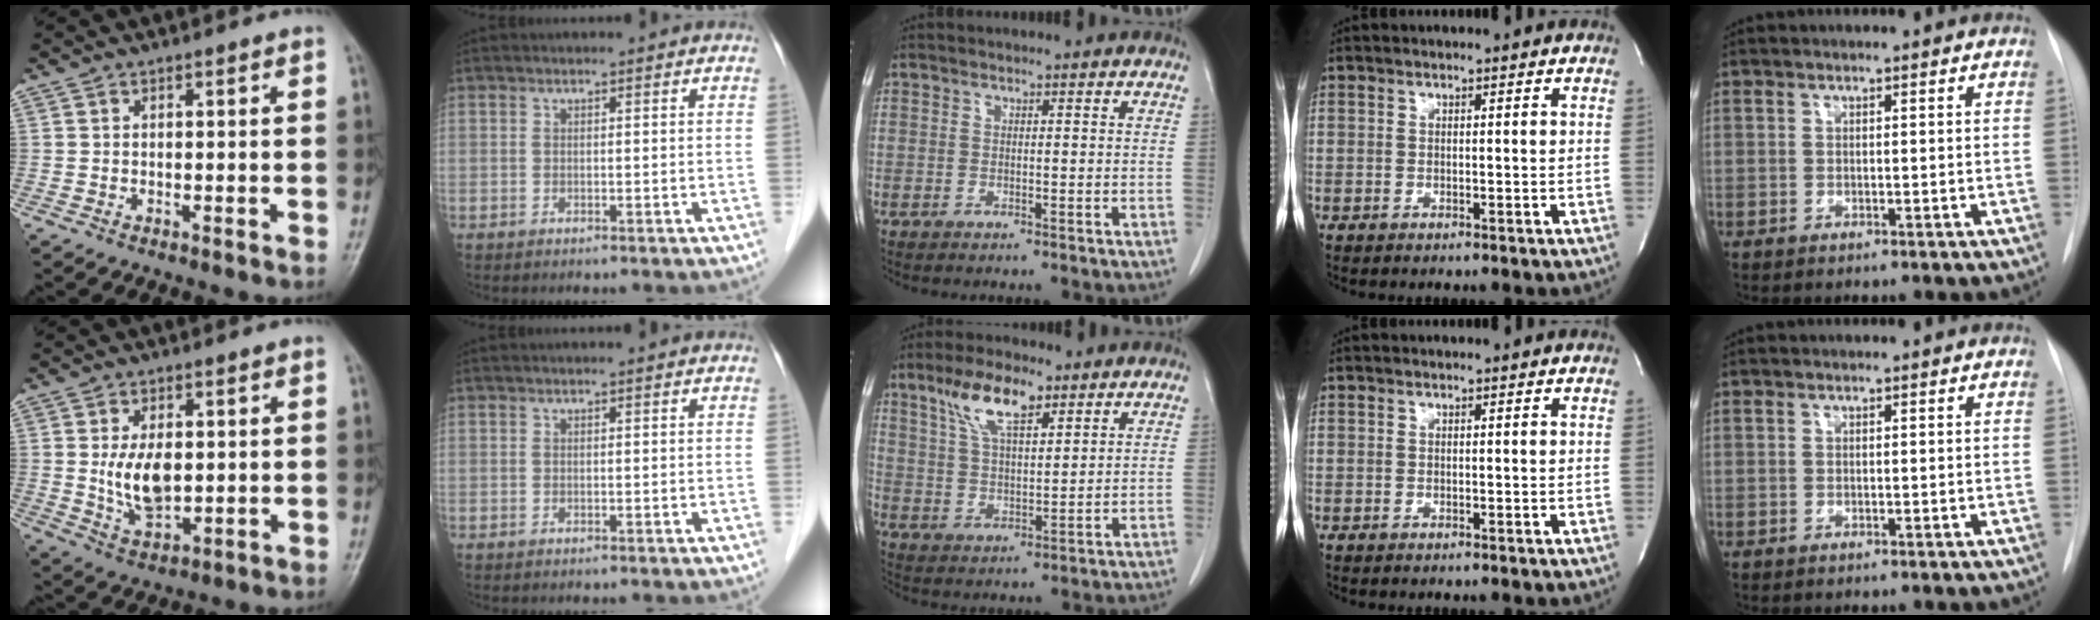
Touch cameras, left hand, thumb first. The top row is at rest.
{"thumb": {"total": 8.5, "force": [0.6, 4.8, 7.0], "torque": [-0.117, -0.012, 0.021]}, "middle": {"total": 8.8, "force": [5.4, 2.7, 6.4], "torque": [-0.130, 0.013, 0.106]}}